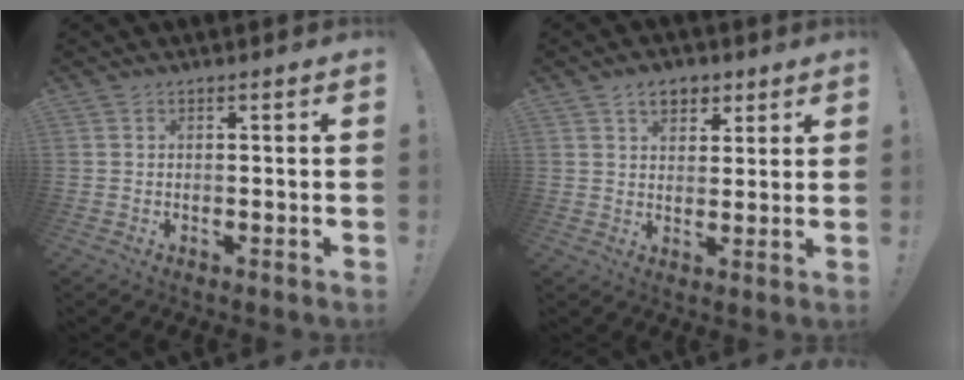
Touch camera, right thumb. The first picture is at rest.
{"total": 7.1, "force": [3.9, 4.9, 3.4], "torque": [-0.034, -0.013, 0.070]}